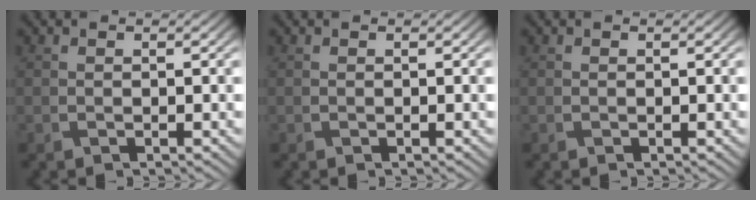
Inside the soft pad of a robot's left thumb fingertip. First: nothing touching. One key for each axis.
{"total": 0.0}
{"total": 0.0}